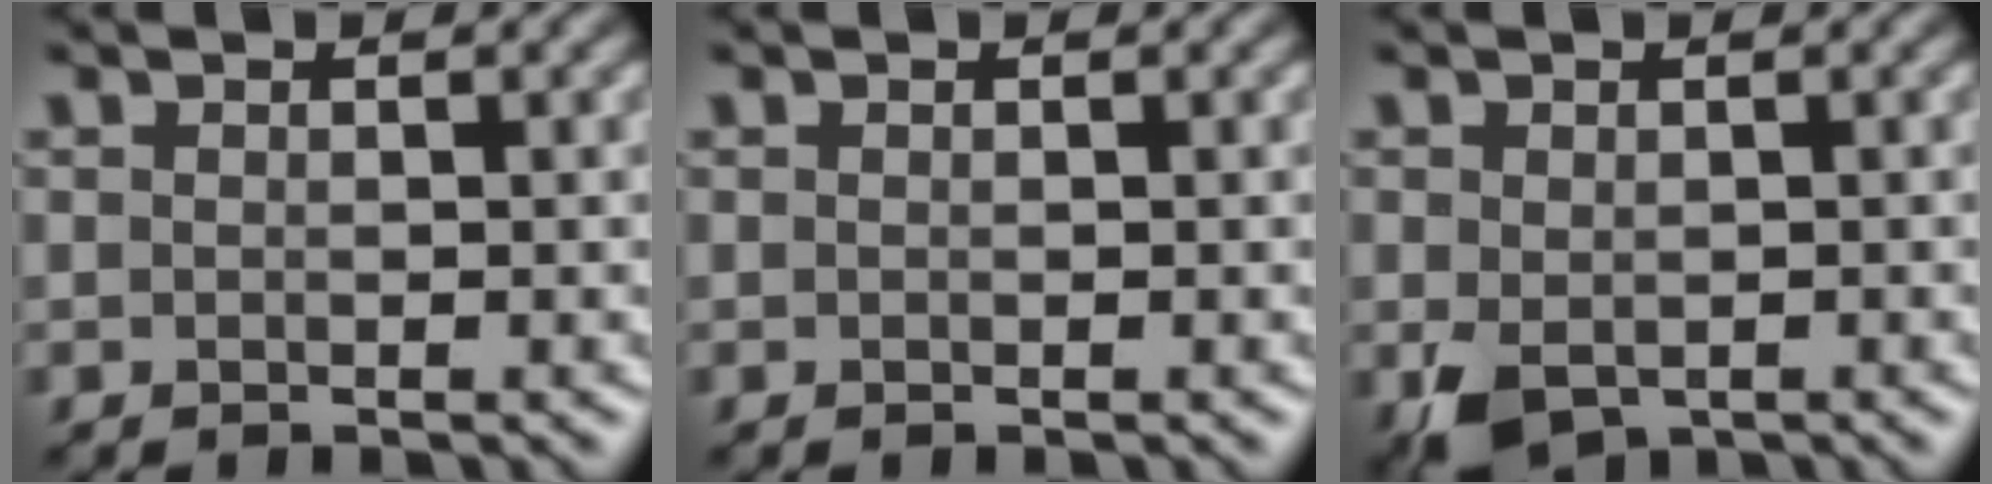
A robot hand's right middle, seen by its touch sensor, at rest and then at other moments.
{"total": 0.0}
{"total": 3.5, "force": [-1.5, 2.2, 2.2], "torque": [-0.053, -0.016, -0.026]}